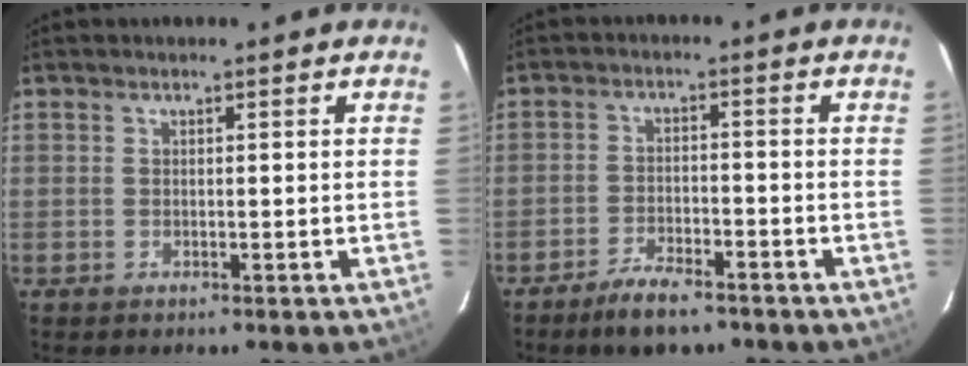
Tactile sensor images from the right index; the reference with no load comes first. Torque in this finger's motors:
{"motor_torque": [0.62, -0.59, 0.29, 0.04]}